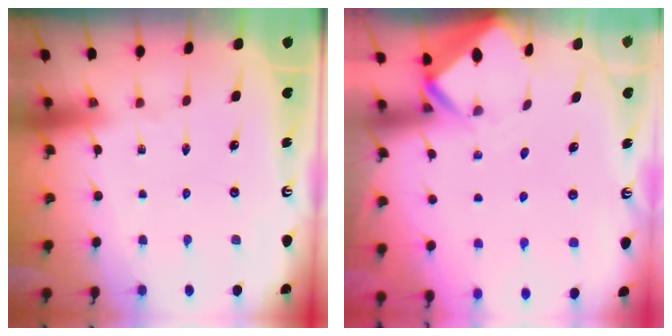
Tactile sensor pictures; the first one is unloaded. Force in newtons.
{"total": 2.9, "press": 2.9, "slide": 0.2}